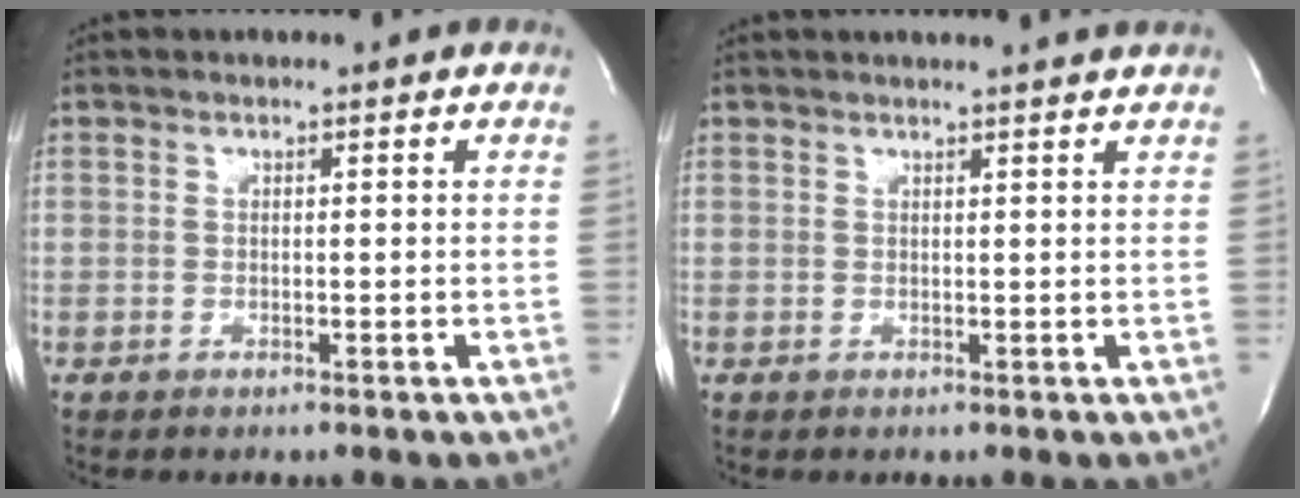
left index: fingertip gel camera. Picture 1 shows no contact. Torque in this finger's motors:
{"motor_torque": [-0.12, -0.13, 0.07, 0.03]}